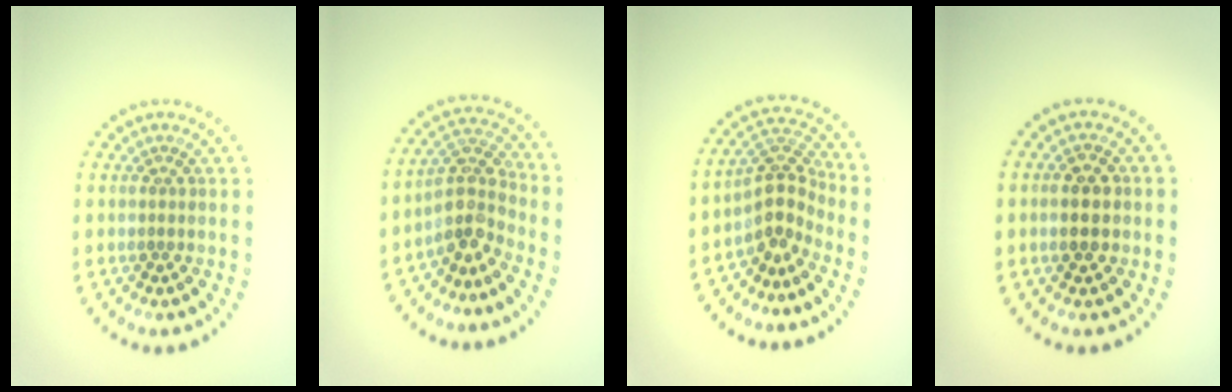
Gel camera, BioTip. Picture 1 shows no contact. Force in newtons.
{"total": 3.8, "press": 2.8, "slide": 2.6}
{"total": 3.5, "press": 2.7, "slide": 2.2}
{"total": 2.6, "press": 2.6, "slide": 0.2}